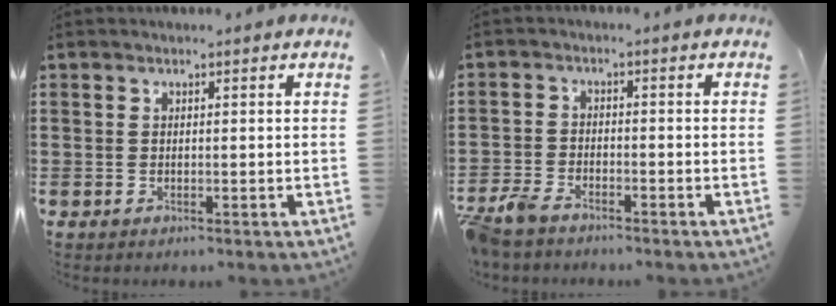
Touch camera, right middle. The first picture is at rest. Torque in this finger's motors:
{"motor_torque": [0.52, -0.46, 0.14, 0.07]}